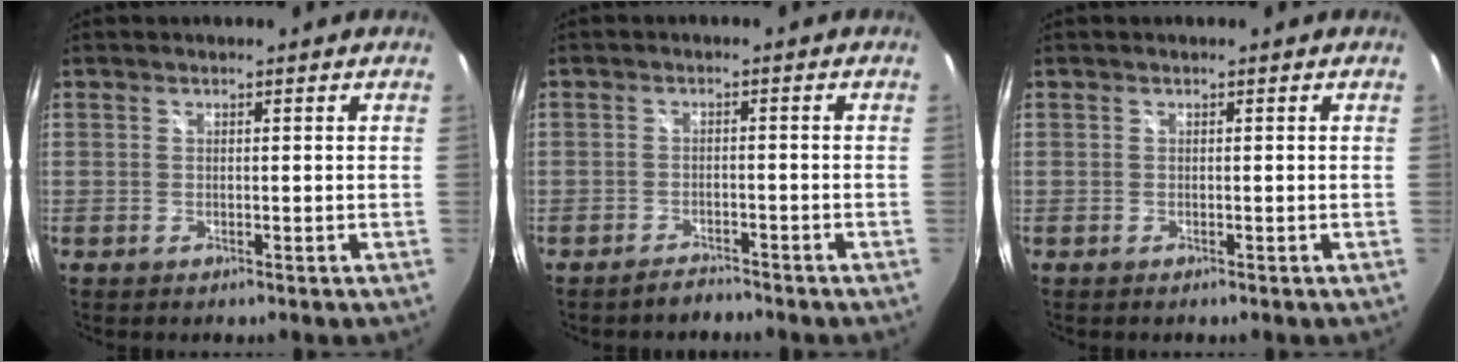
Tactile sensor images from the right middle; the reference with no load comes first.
{"total": 2.4, "force": [-2.3, 0.6, 0.4], "torque": [-0.015, 0.002, -0.037]}
{"total": 0.0}